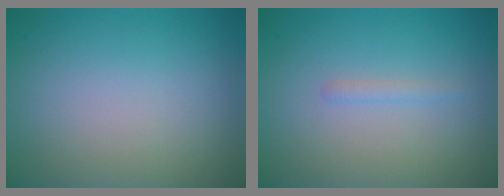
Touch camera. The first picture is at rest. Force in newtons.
{"total": 0.7, "press": 0.7, "slide": 0.1}